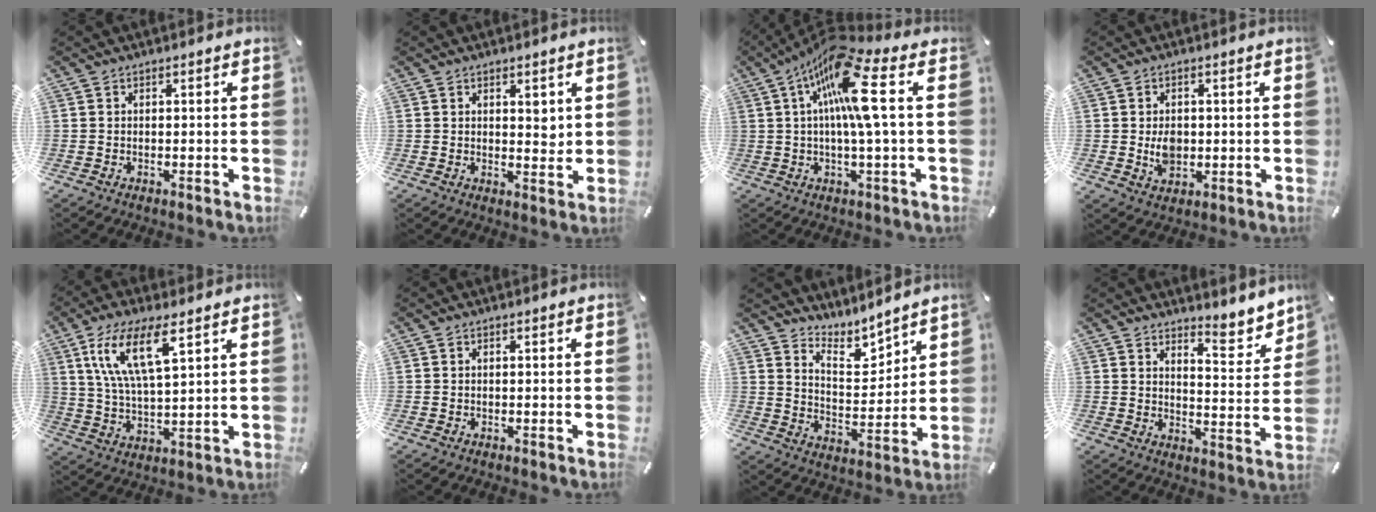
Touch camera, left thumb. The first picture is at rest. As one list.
[{"total": 3.5, "force": [1.8, 2.0, 2.3], "torque": [-0.009, -0.017, 0.023]}, {"total": 15.9, "force": [4.4, 2.8, 15.0], "torque": [-0.294, -0.007, 0.060]}, {"total": 5.1, "force": [0.1, 3.8, 3.5], "torque": [-0.057, -0.009, -0.005]}, {"total": 13.4, "force": [7.2, 4.3, 10.5], "torque": [-0.232, -0.007, 0.126]}, {"total": 0.0}, {"total": 7.5, "force": [6.7, 3.3, 1.1], "torque": [-0.016, -0.065, 0.119]}, {"total": 7.8, "force": [6.8, 3.0, 2.3], "torque": [-0.010, -0.071, 0.114]}]